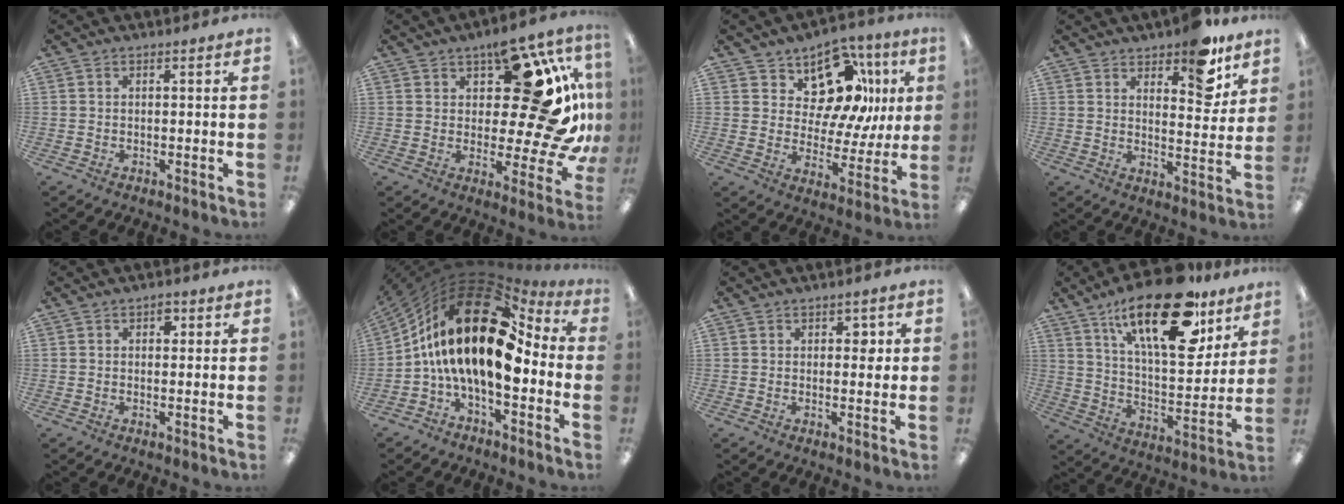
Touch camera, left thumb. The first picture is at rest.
{"total": 22.7, "force": [7.4, 10.1, 18.9], "torque": [-0.252, -0.061, 0.125]}
{"total": 15.4, "force": [8.9, 9.4, 8.4], "torque": [-0.130, -0.049, 0.163]}
{"total": 10.1, "force": [7.6, 3.9, 5.4], "torque": [-0.057, -0.049, 0.129]}
{"total": 2.2, "force": [0.9, 1.3, 1.5], "torque": [-0.008, -0.002, 0.009]}
{"total": 24.2, "force": [2.8, 11.1, 21.3], "torque": [-0.430, -0.018, 0.041]}
{"total": 3.1, "force": [0.9, 1.9, 2.3], "torque": [-0.022, -0.001, 0.008]}
{"total": 25.5, "force": [16.3, 9.9, 16.8], "torque": [-0.262, -0.086, 0.271]}